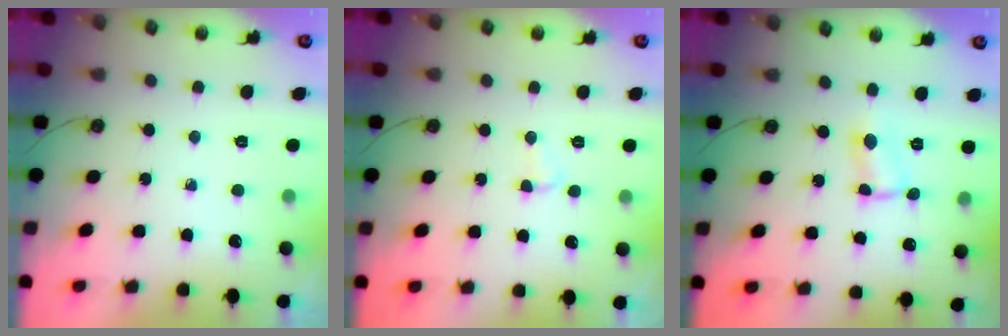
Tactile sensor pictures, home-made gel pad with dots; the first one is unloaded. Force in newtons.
{"total": 2.5, "press": 2.5, "slide": 0.4}
{"total": 3.0, "press": 3.0, "slide": 0.3}